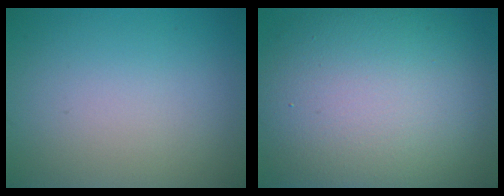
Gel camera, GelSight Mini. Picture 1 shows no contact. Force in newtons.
{"total": 14.2, "press": 14.2, "slide": 1.1}